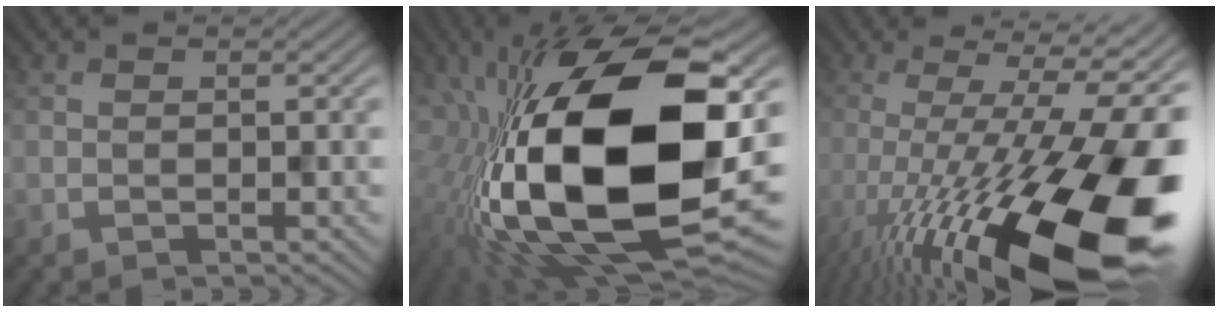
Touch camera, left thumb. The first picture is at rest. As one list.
[{"total": 22.1, "force": [-2.7, 10.7, 19.2], "torque": [-0.395, -0.017, -0.046]}, {"total": 22.4, "force": [-7.3, 6.0, 20.3], "torque": [-0.304, -0.006, -0.121]}]